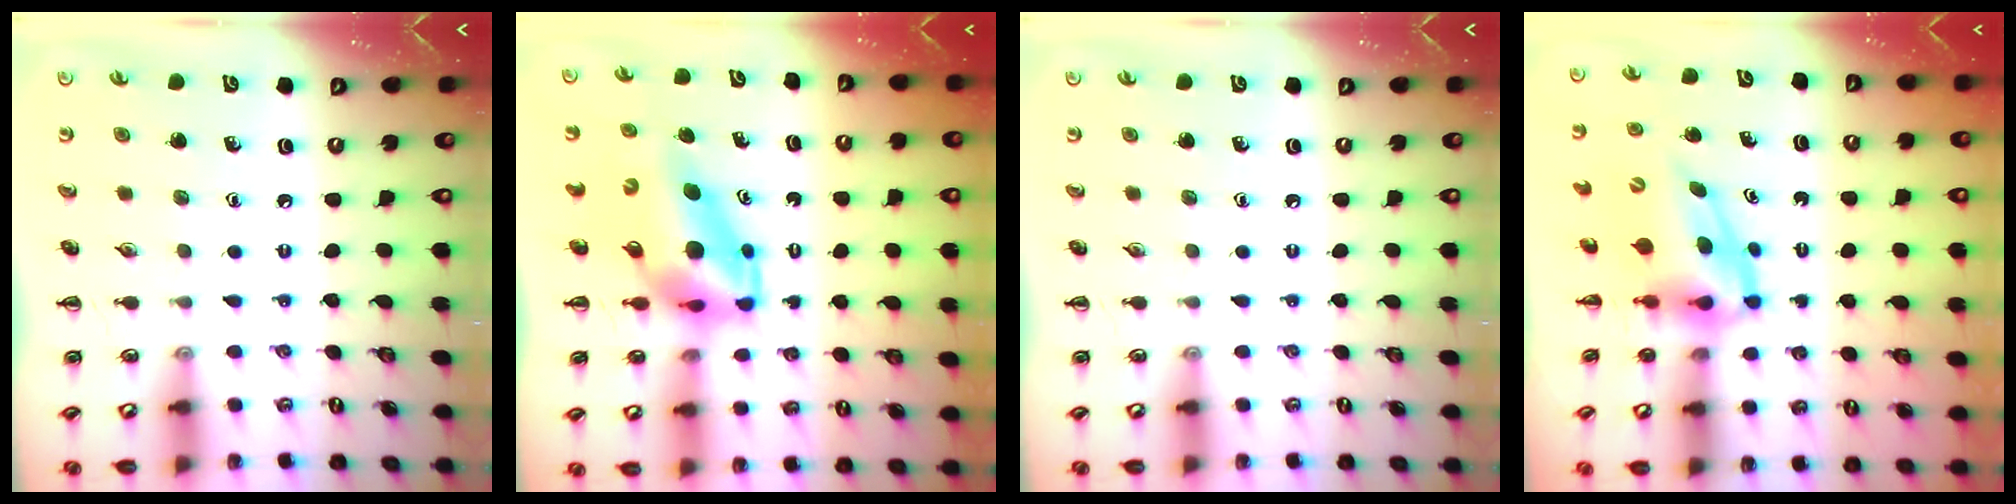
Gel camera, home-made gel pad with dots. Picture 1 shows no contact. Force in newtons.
{"total": 7.6, "press": 7.3, "slide": 2.0}
{"total": 0.0}
{"total": 5.3, "press": 5.3, "slide": 0.7}